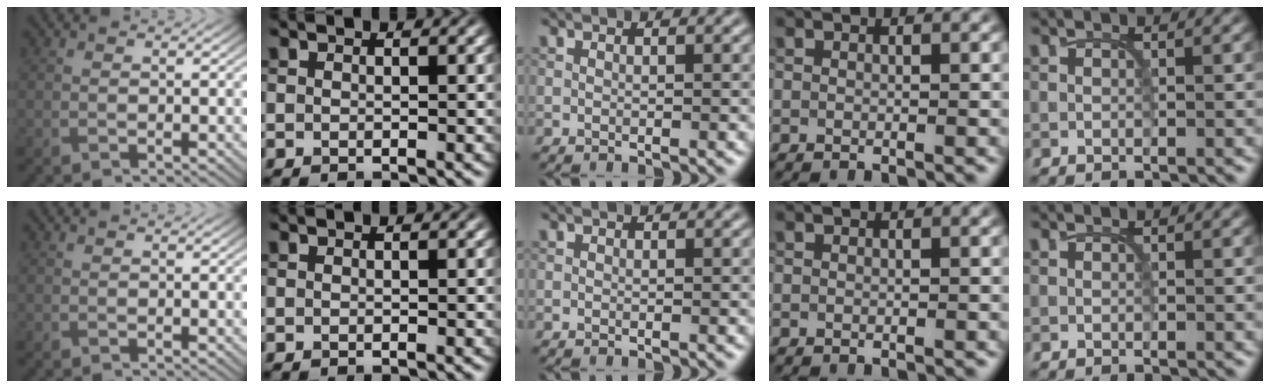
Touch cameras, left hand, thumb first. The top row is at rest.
{}